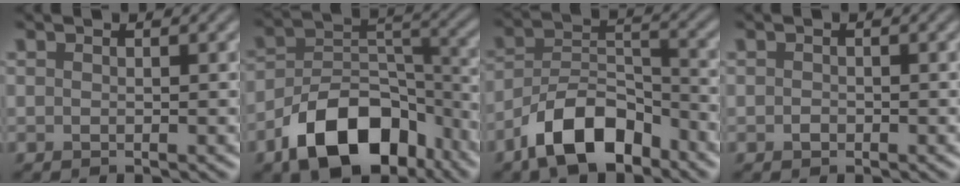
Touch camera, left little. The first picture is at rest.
{"total": 10.9, "force": [-6.6, 6.1, 6.3], "torque": [-0.102, -0.002, -0.120]}
{"total": 8.1, "force": [-5.5, 3.6, 4.7], "torque": [-0.073, 0.005, -0.112]}
{"total": 0.7, "force": [-0.4, 0.5, 0.3], "torque": [-0.004, -0.002, -0.011]}